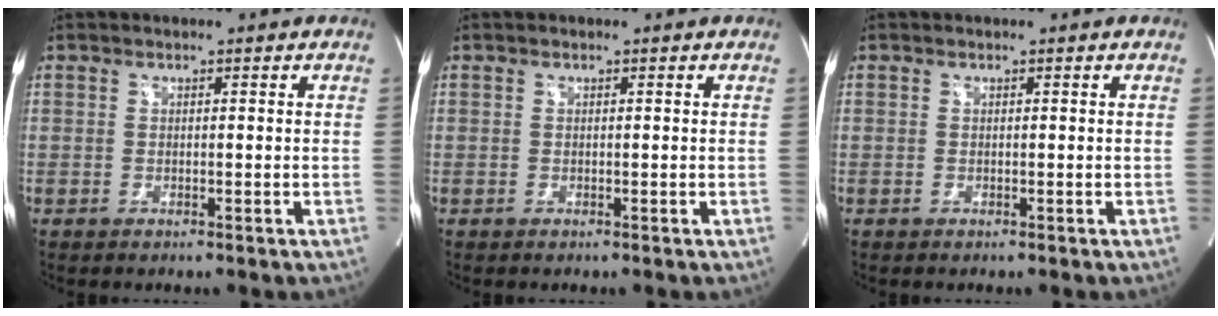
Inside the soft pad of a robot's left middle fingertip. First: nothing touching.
{"total": 0.0}
{"total": 0.0}